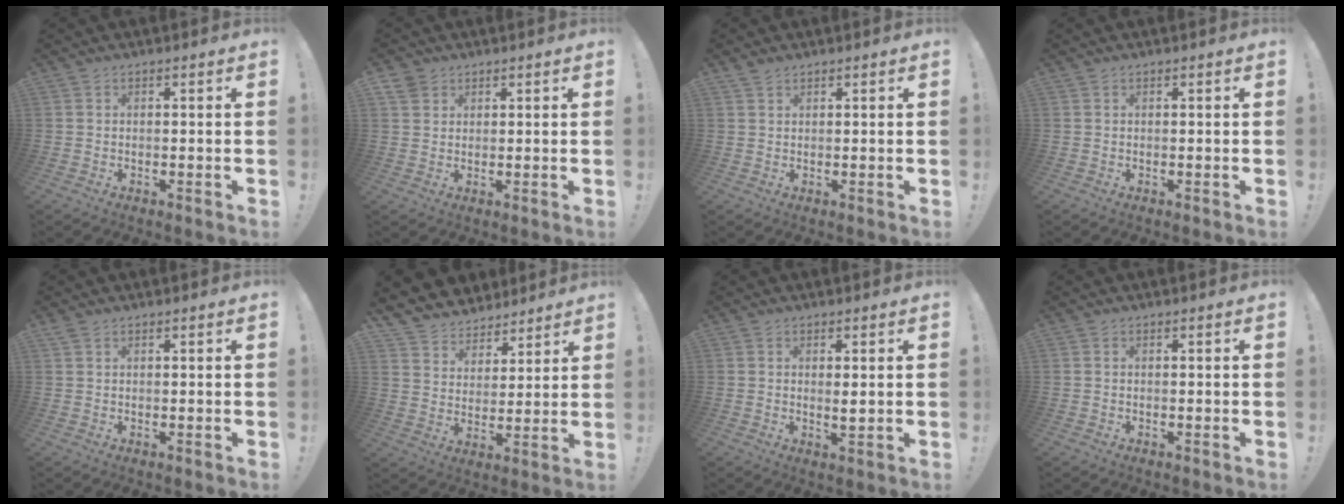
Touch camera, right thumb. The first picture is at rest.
{"total": 3.7, "force": [2.4, 2.7, 0.9], "torque": [-0.010, -0.010, 0.043]}
{"total": 1.6, "force": [1.4, 0.6, 0.4], "torque": [-0.002, -0.007, 0.025]}
{"total": 0.0}
{"total": 1.1, "force": [0.9, 0.5, 0.5], "torque": [-0.003, -0.004, 0.016]}
{"total": 7.6, "force": [5.4, 5.3, 0.6], "torque": [-0.009, -0.052, 0.110]}
{"total": 2.2, "force": [0.6, 0.5, 2.0], "torque": [-0.016, -0.012, 0.005]}
{"total": 0.0}